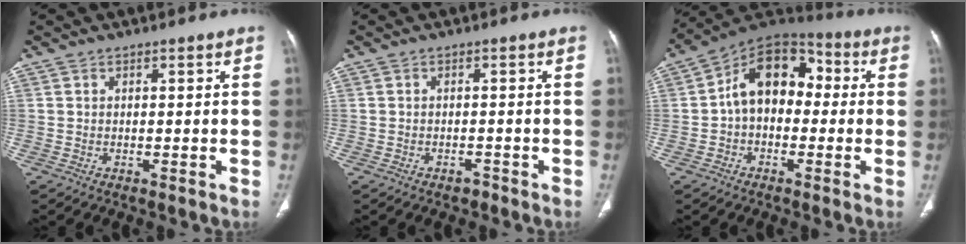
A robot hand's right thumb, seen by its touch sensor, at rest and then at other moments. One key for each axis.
{"total": 1.2, "fx": -0.9, "fy": 0.7, "fz": 0.3, "tx": -0.003, "ty": 0.003, "tz": -0.015}
{"total": 13.3, "fx": 0.2, "fy": 9.4, "fz": 9.4, "tx": -0.115, "ty": 0.044, "tz": -0.014}